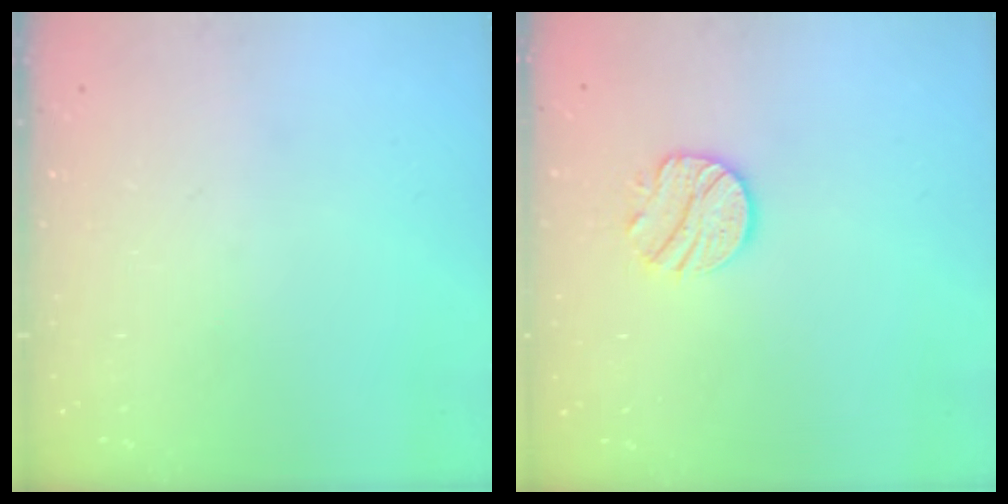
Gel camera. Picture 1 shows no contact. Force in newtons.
{"total": 9.8, "press": 9.8, "slide": 0.7}